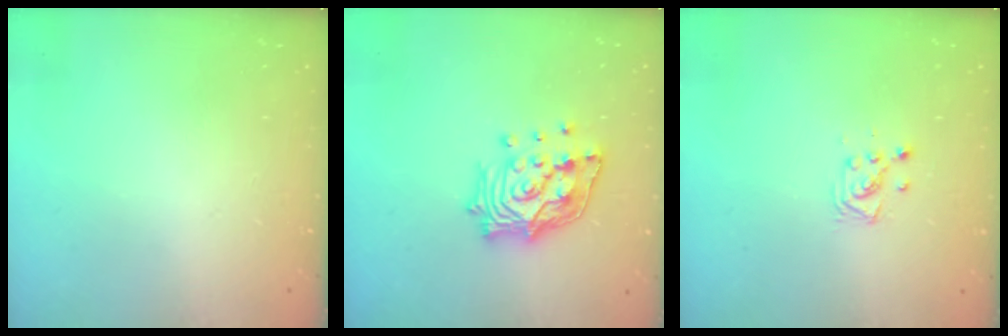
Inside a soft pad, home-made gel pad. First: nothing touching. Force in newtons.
{"total": 14.8, "press": 14.7, "slide": 1.6}
{"total": 3.6, "press": 3.6, "slide": 0.2}